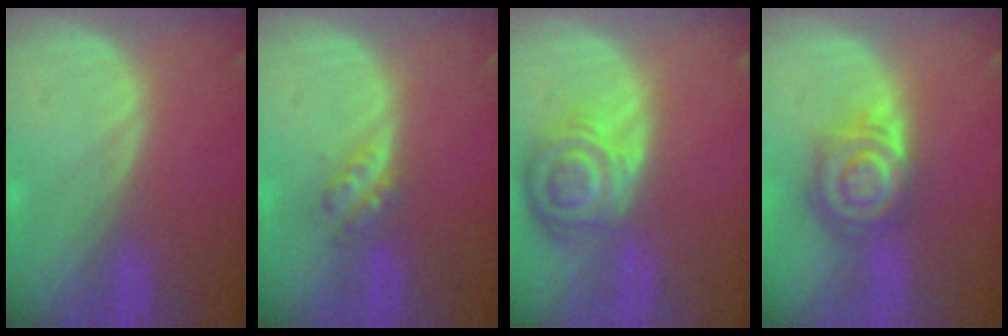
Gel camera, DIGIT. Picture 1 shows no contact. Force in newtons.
{"total": 3.7, "press": 3.1, "slide": 1.9}
{"total": 8.3, "press": 7.3, "slide": 3.9}
{"total": 8.0, "press": 7.0, "slide": 3.8}